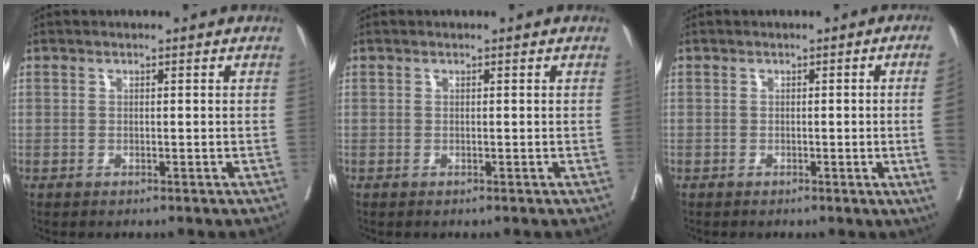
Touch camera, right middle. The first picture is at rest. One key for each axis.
{"total": 0.0}
{"total": 6.2, "fx": -0.8, "fy": -2.2, "fz": 5.7, "tx": -0.070, "ty": -0.016, "tz": -0.007}